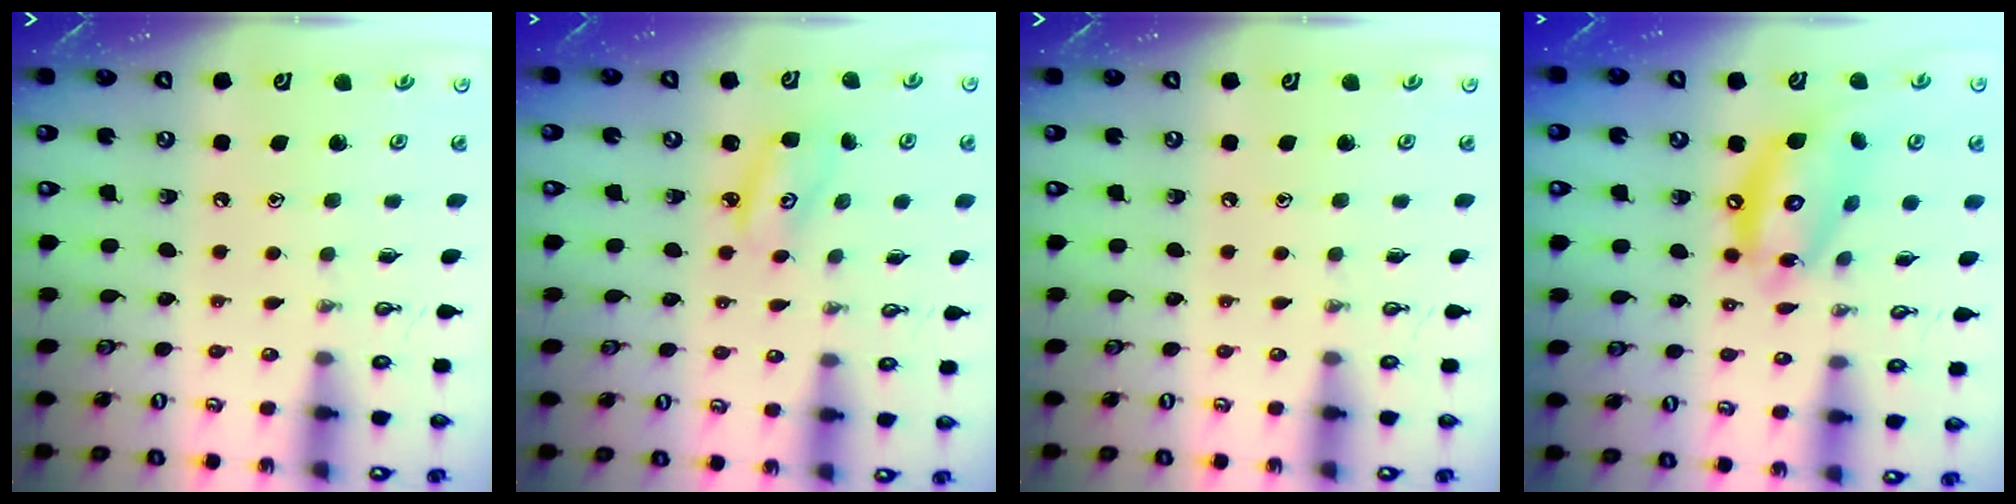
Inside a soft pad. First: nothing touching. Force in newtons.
{"total": 3.5, "press": 3.5, "slide": 0.2}
{"total": 0.0}
{"total": 14.3, "press": 14.2, "slide": 1.3}